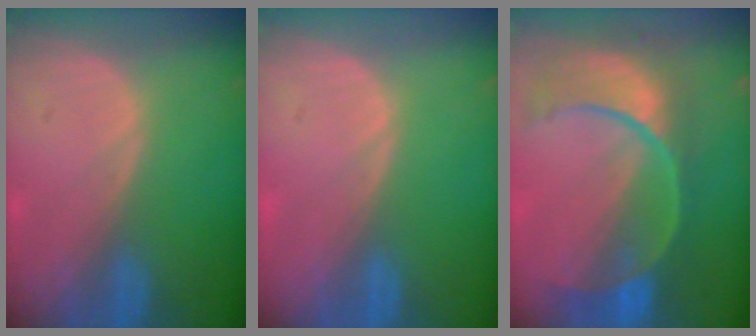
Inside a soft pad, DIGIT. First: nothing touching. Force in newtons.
{"total": 0.0}
{"total": 11.0, "press": 9.3, "slide": 6.0}